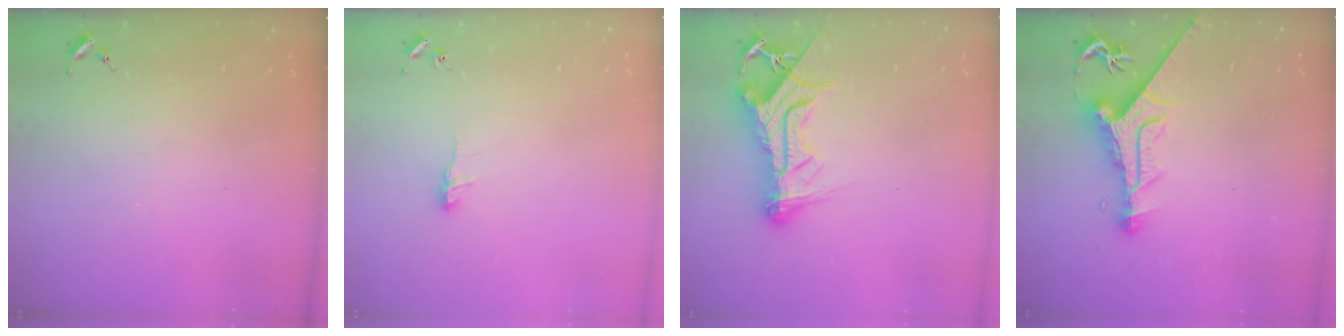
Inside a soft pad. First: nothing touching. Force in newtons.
{"total": 5.7, "press": 5.6, "slide": 0.6}
{"total": 14.2, "press": 14.1, "slide": 1.5}
{"total": 12.0, "press": 11.9, "slide": 1.4}